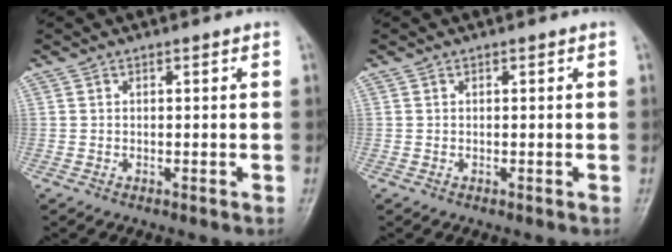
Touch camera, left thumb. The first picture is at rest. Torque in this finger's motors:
{"motor_torque": [0.00, 0.00, 0.00, 0.00, 0.00]}